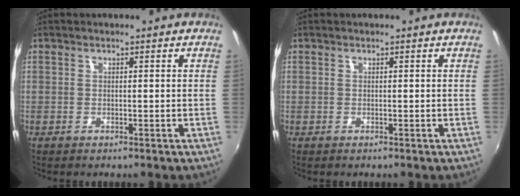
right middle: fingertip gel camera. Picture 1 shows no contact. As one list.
[{"total": 0.0}]